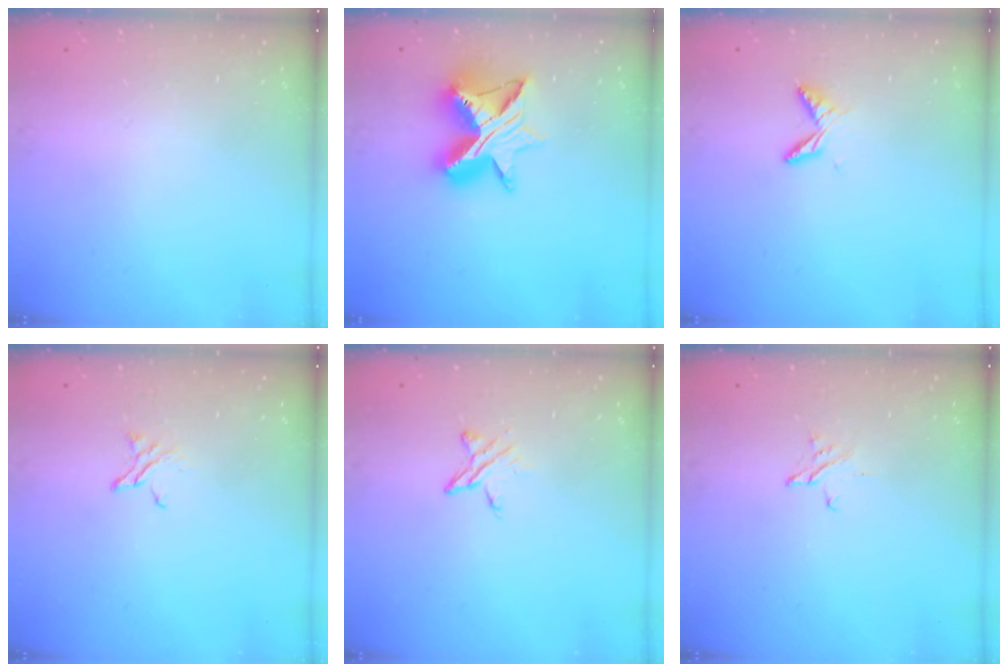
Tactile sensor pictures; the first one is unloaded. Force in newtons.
{"total": 12.6, "press": 12.6, "slide": 0.7}
{"total": 6.2, "press": 6.1, "slide": 0.6}
{"total": 2.0, "press": 2.0, "slide": 0.1}
{"total": 5.6, "press": 5.6, "slide": 0.5}
{"total": 2.1, "press": 2.1, "slide": 0.2}